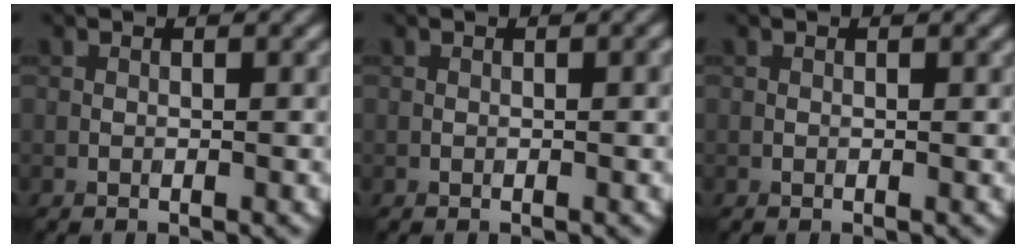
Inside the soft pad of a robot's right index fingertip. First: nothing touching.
{"total": 0.6, "force": [-0.4, 0.1, 0.4], "torque": [-0.005, 0.001, -0.003]}
{"total": 0.0}